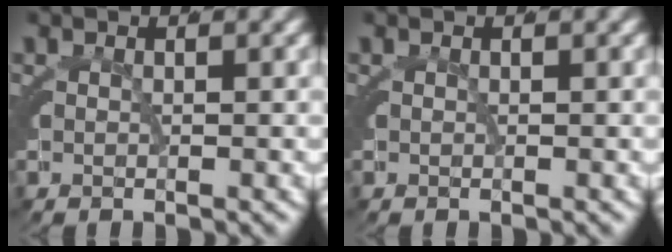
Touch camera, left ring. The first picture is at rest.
{"total": 0.0}